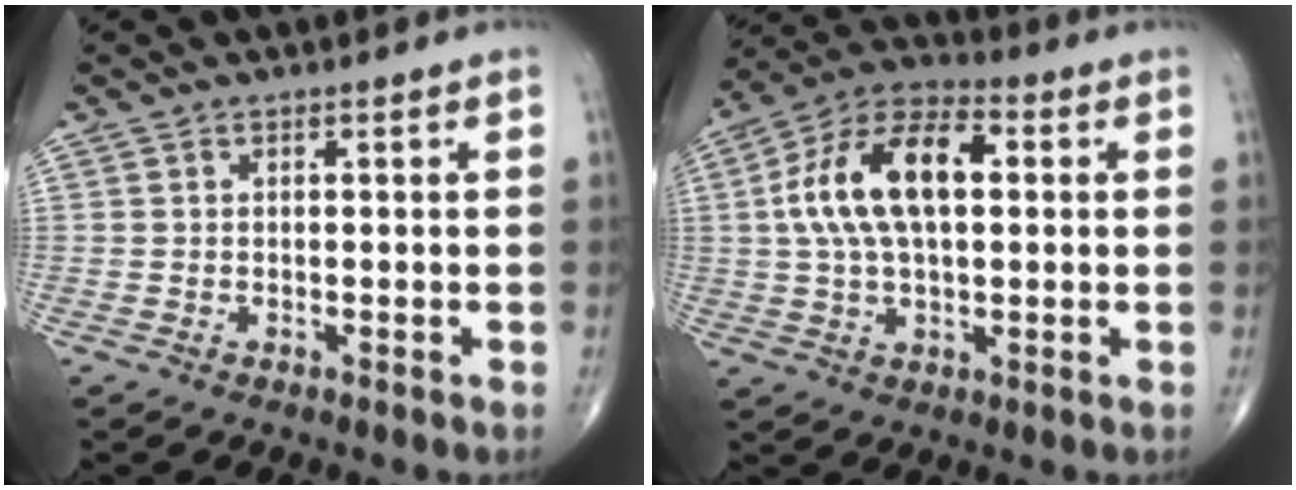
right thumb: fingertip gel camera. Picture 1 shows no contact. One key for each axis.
{"total": 16.6, "fx": 2.5, "fy": 8.7, "fz": 13.9, "tx": -0.254, "ty": 0.029, "tz": 0.039}